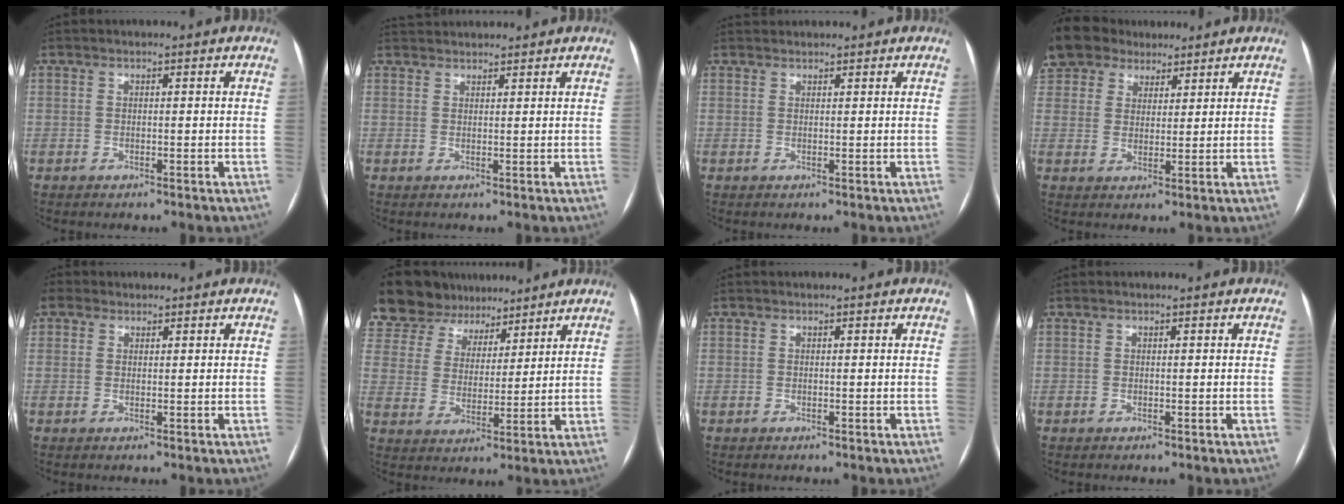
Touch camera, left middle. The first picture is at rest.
{"total": 4.4, "force": [4.3, 0.7, 0.8], "torque": [-0.014, 0.039, 0.070]}
{"total": 2.6, "force": [2.5, 0.5, 0.4], "torque": [-0.008, 0.034, 0.041]}
{"total": 12.0, "force": [8.8, 7.6, 3.1], "torque": [-0.089, 0.044, 0.169]}
{"total": 2.0, "force": [1.1, 1.6, 0.4], "torque": [-0.008, 0.014, 0.018]}
{"total": 18.0, "force": [15.0, 8.3, 5.3], "torque": [-0.137, 0.044, 0.265]}
{"total": 0.0}
{"total": 0.0}